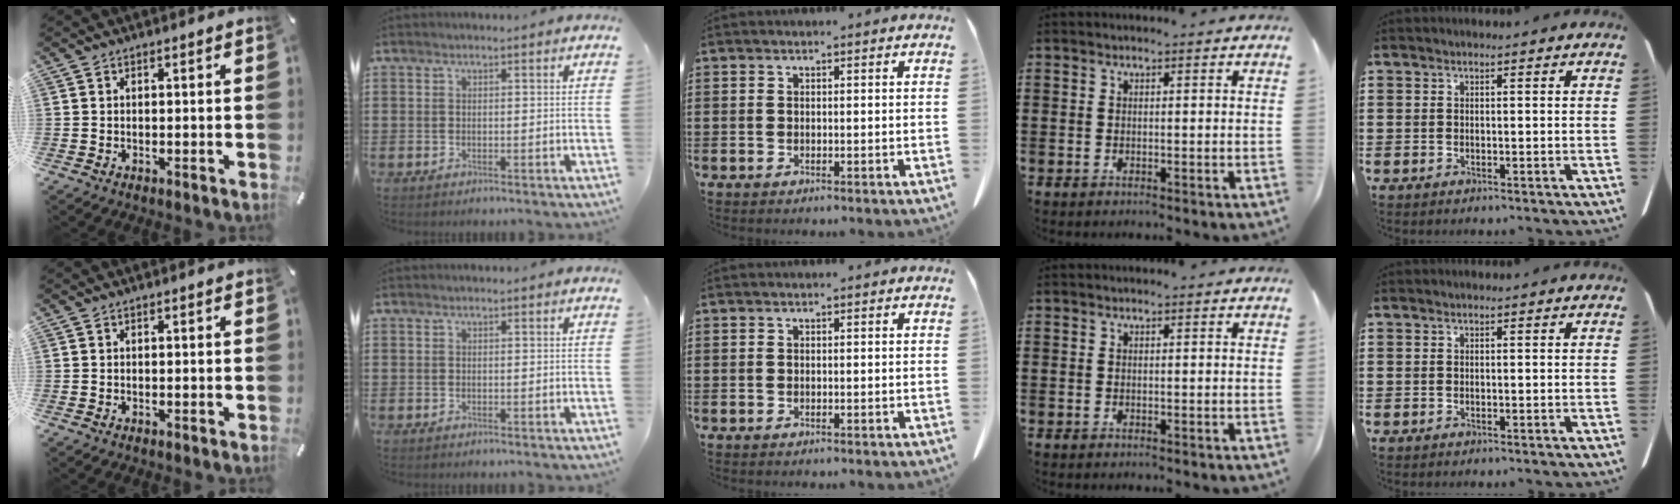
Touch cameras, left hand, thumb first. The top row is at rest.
{}